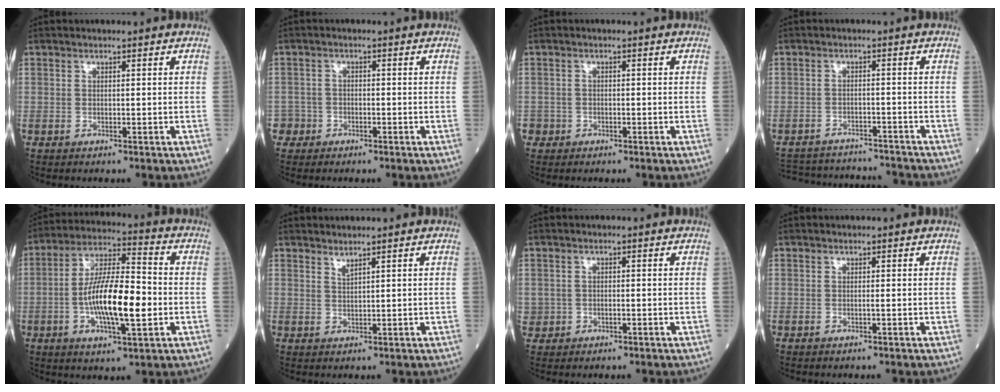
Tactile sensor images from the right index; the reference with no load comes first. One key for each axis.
{"total": 2.3, "fx": -1.4, "fy": 1.7, "fz": -0.5, "tx": 0.011, "ty": 0.010, "tz": -0.029}
{"total": 1.4, "fx": -0.9, "fy": 1.1, "fz": 0.0, "tx": -0.002, "ty": 0.005, "tz": -0.017}
{"total": 13.8, "fx": -13.2, "fy": 2.5, "fz": 2.9, "tx": -0.055, "ty": 0.012, "tz": -0.176}
{"total": 14.0, "fx": -2.4, "fy": 3.1, "fz": 13.5, "tx": -0.253, "ty": 0.002, "tz": -0.043}
{"total": 1.2, "fx": 1.1, "fy": -0.2, "fz": 0.4, "tx": -0.009, "ty": -0.007, "tz": 0.024}
{"total": 1.5, "fx": -0.3, "fy": 1.4, "fz": 0.5, "tx": -0.009, "ty": 0.005, "tz": 0.001}
{"total": 0.0}